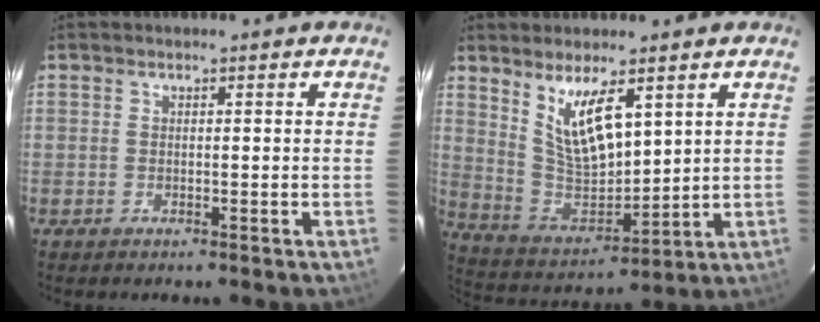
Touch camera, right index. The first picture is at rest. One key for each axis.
{"total": 11.7, "fx": 5.7, "fy": 4.4, "fz": 9.2, "tx": -0.172, "ty": -0.012, "tz": 0.130}